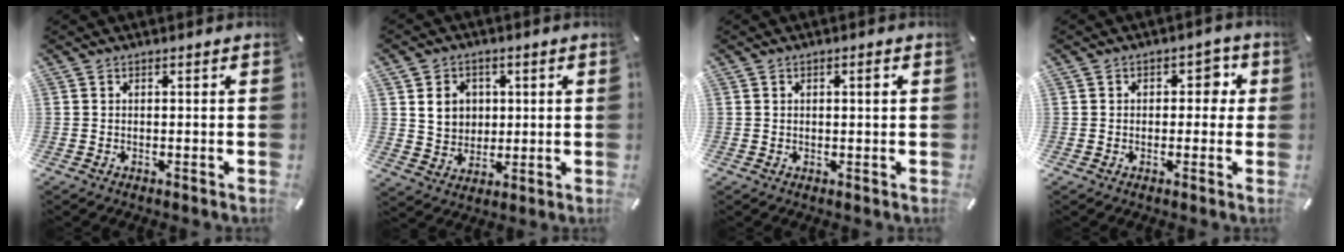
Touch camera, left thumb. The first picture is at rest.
{"total": 7.6, "force": [1.6, 7.0, 2.4], "torque": [-0.037, 0.003, 0.030]}
{"total": 1.6, "force": [0.4, 0.6, 1.4], "torque": [-0.019, 0.002, 0.003]}
{"total": 4.8, "force": [0.2, 3.6, 3.1], "torque": [-0.025, 0.001, -0.009]}